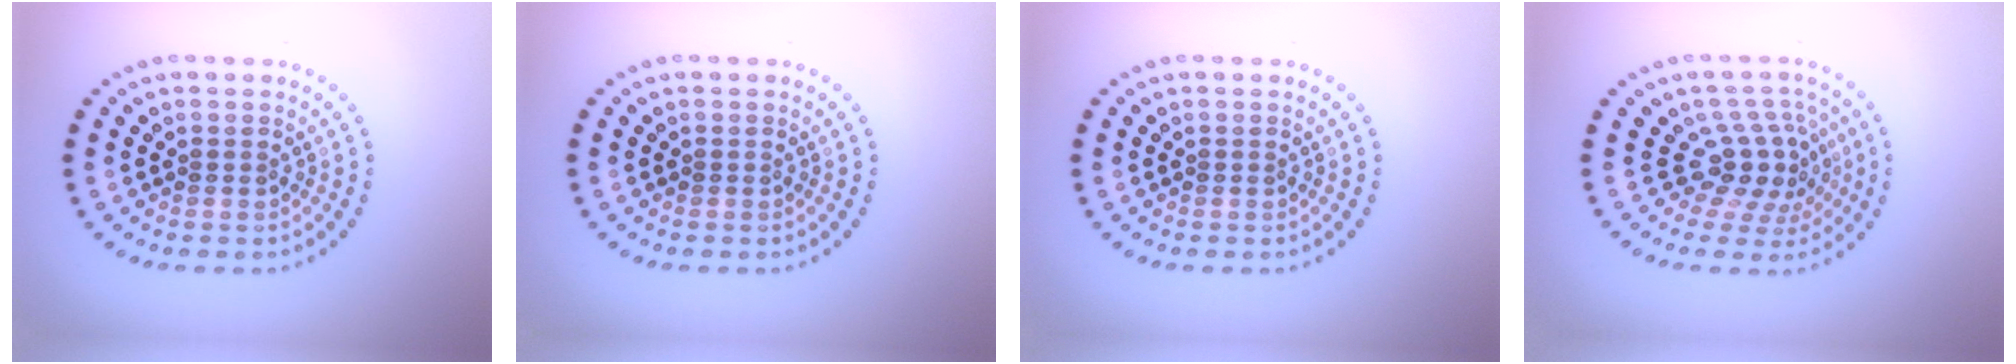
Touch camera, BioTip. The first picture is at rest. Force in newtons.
{"total": 0.0}
{"total": 0.0}
{"total": 4.1, "press": 2.8, "slide": 3.0}